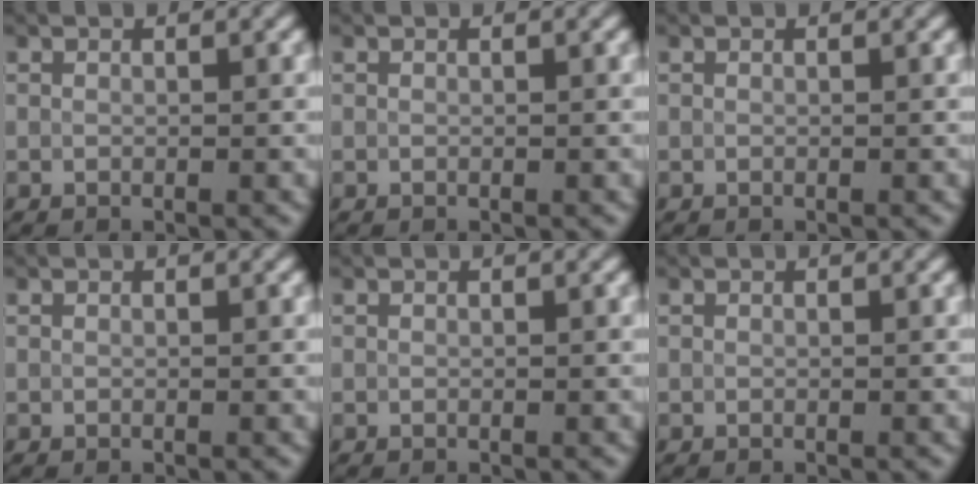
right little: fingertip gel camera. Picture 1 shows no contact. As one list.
[{"total": 0.0}, {"total": 0.0}, {"total": 0.0}, {"total": 0.0}, {"total": 0.0}]